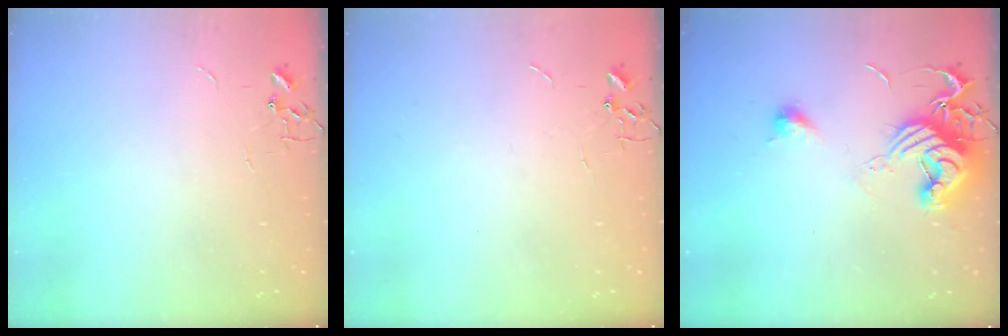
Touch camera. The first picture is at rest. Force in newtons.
{"total": 0.0}
{"total": 14.7, "press": 14.7, "slide": 0.7}